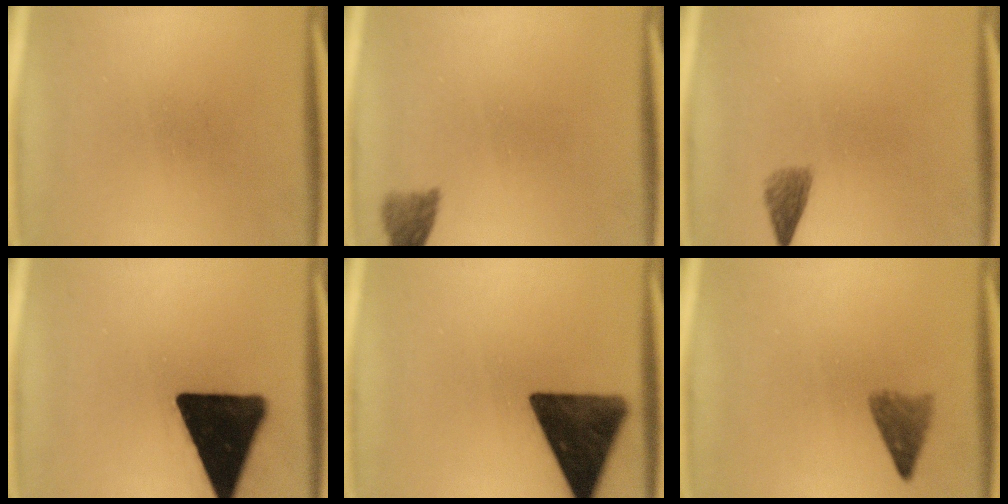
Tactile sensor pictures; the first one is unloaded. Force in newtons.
{"total": 2.5}
{"total": 2.2}
{"total": 19.7}
{"total": 14.9}
{"total": 3.3}